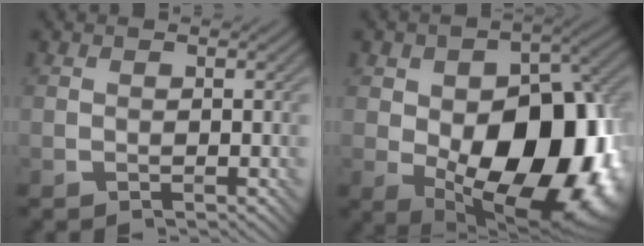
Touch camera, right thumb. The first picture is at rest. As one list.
[{"total": 18.3, "force": [-3.0, 11.4, 14.0], "torque": [-0.180, -0.016, -0.040]}]